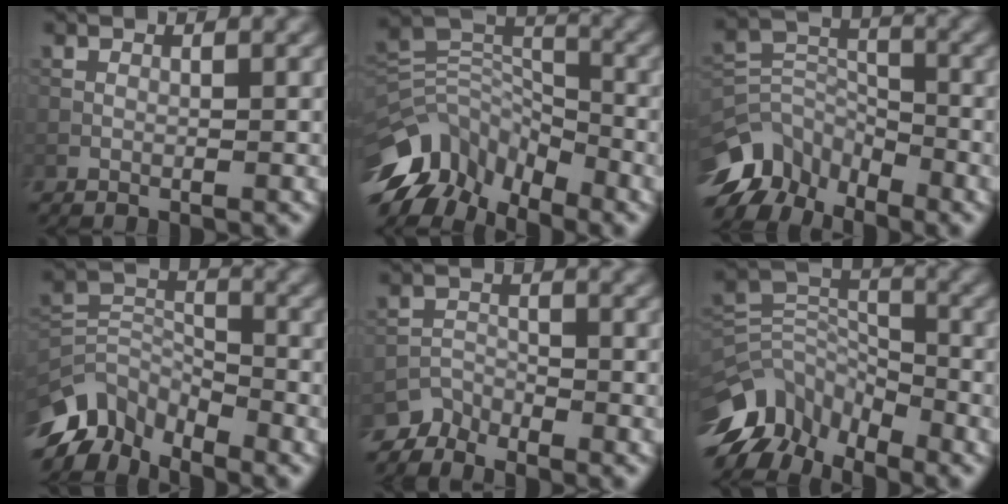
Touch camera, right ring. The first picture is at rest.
{"total": 10.7, "force": [-7.1, 5.8, 5.5], "torque": [-0.114, 0.011, -0.142]}
{"total": 9.4, "force": [-7.0, 5.3, 3.2], "torque": [-0.056, 0.004, -0.130]}
{"total": 7.8, "force": [-6.0, 3.8, 3.1], "torque": [-0.057, -0.006, -0.124]}
{"total": 2.8, "force": [-2.7, 0.7, -0.3], "torque": [0.015, -0.001, -0.058]}
{"total": 9.9, "force": [-6.9, 5.4, 4.5], "torque": [-0.092, 0.012, -0.135]}